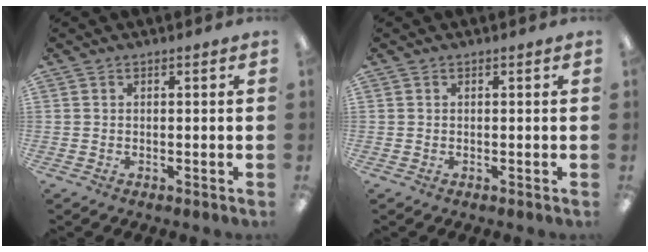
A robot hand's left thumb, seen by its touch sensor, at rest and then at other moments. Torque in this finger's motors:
{"motor_torque": [0.03, 0.01, 0.12, -0.14, 0.00]}